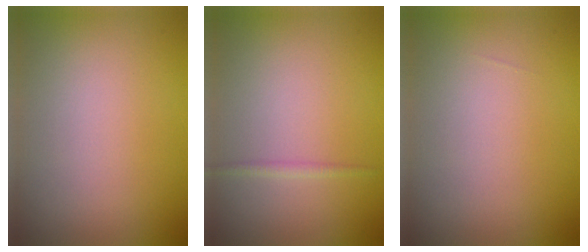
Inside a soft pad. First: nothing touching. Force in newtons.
{"total": 0.8, "press": 0.8, "slide": 0.1}
{"total": 0.0}